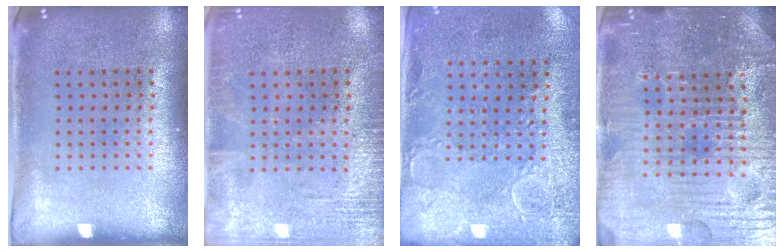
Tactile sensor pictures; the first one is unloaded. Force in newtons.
{"total": 2.6, "press": 2.5, "slide": 0.3}
{"total": 2.9, "press": 2.3, "slide": 1.8}
{"total": 5.5, "press": 5.2, "slide": 1.8}